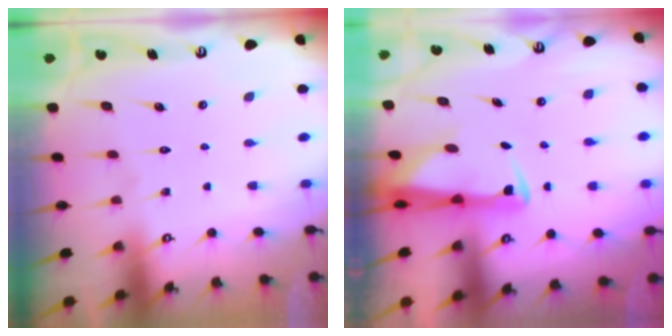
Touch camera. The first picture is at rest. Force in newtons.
{"total": 3.2, "press": 3.1, "slide": 0.5}